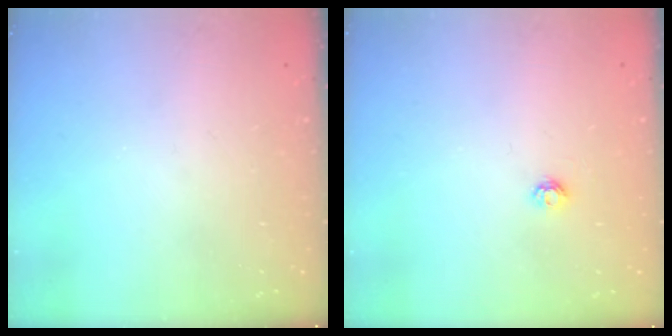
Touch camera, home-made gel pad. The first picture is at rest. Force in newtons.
{"total": 3.7, "press": 3.7, "slide": 0.5}